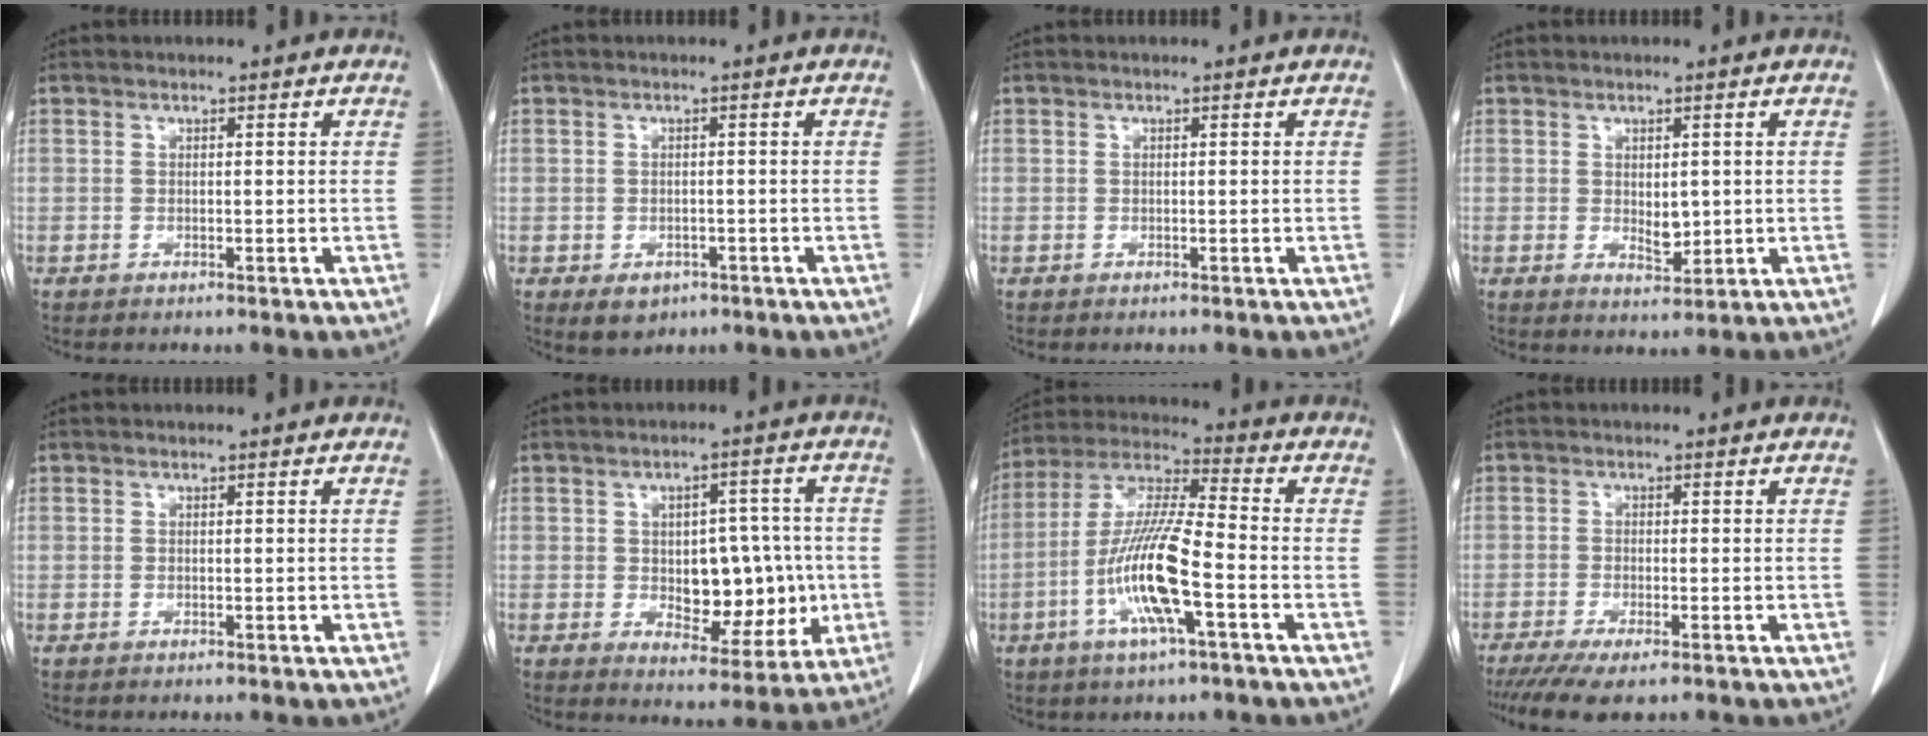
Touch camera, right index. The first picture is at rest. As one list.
[{"total": 3.3, "force": [-1.6, 2.5, 1.4], "torque": [-0.015, 0.001, -0.011]}, {"total": 0.0}, {"total": 3.2, "force": [0.2, 1.7, 2.7], "torque": [-0.042, -0.009, 0.011]}, {"total": 0.0}, {"total": 11.1, "force": [-0.8, 6.1, 9.2], "torque": [-0.118, 0.016, 0.003]}, {"total": 13.8, "force": [-4.2, 1.4, 13.1], "torque": [-0.268, -0.005, -0.084]}, {"total": 7.1, "force": [-5.4, 1.4, 4.4], "torque": [-0.068, -0.016, -0.084]}]